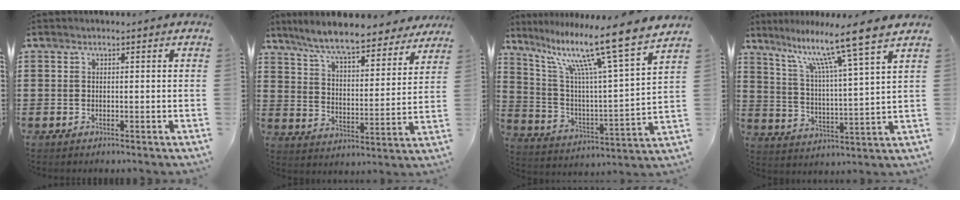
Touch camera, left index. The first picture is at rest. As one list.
[{"total": 8.8, "force": [7.9, 0.7, 3.9], "torque": [-0.107, -0.042, 0.139]}, {"total": 13.4, "force": [9.9, 0.1, 9.1], "torque": [-0.192, -0.068, 0.151]}, {"total": 11.4, "force": [8.7, -0.4, 7.3], "torque": [-0.153, -0.048, 0.135]}]